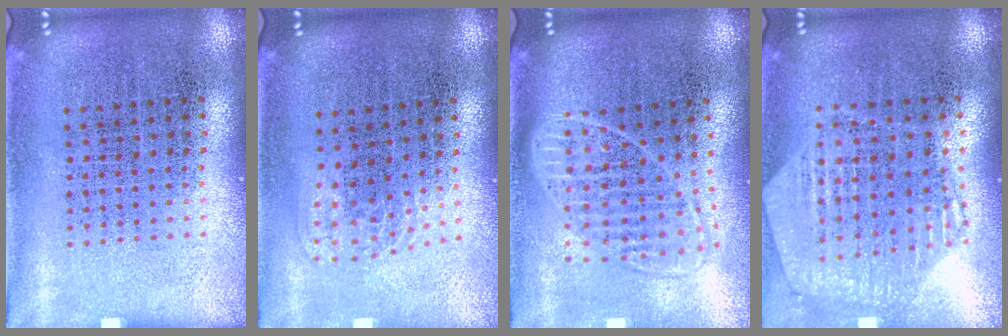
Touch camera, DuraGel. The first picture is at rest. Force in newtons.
{"total": 1.0, "press": 0.7, "slide": 0.8}
{"total": 1.8, "press": 1.4, "slide": 1.0}
{"total": 1.1, "press": 1.1, "slide": 0.2}